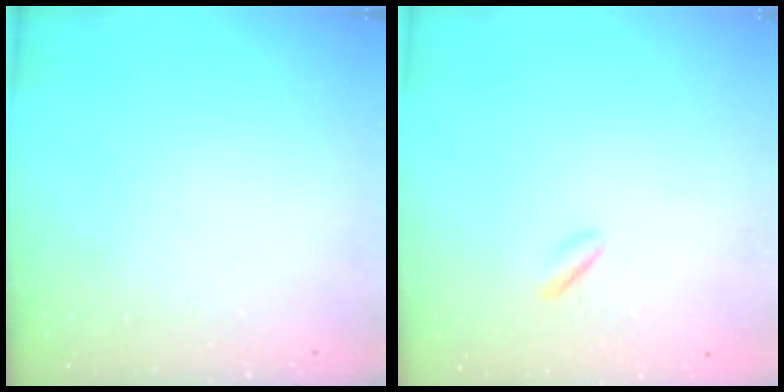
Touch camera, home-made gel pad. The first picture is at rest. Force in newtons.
{"total": 1.5, "press": 1.3, "slide": 0.7}